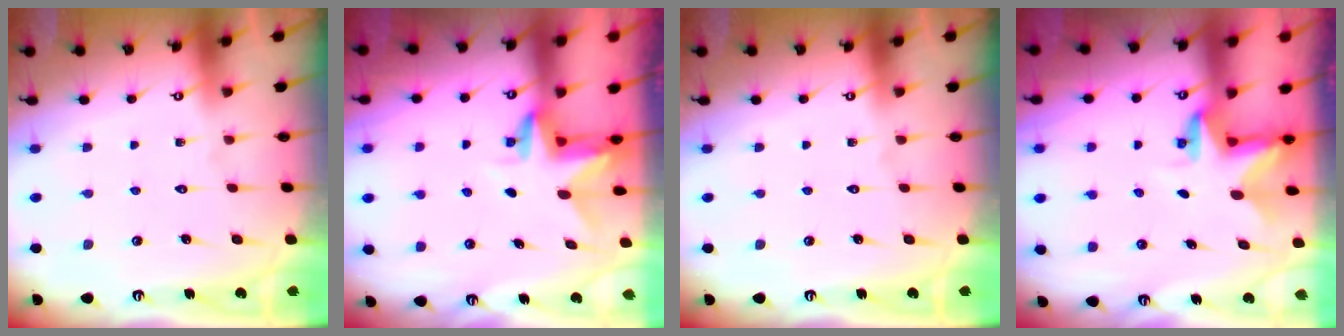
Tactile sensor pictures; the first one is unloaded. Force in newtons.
{"total": 2.9, "press": 2.9, "slide": 0.2}
{"total": 0.0}
{"total": 2.8, "press": 2.8, "slide": 0.2}